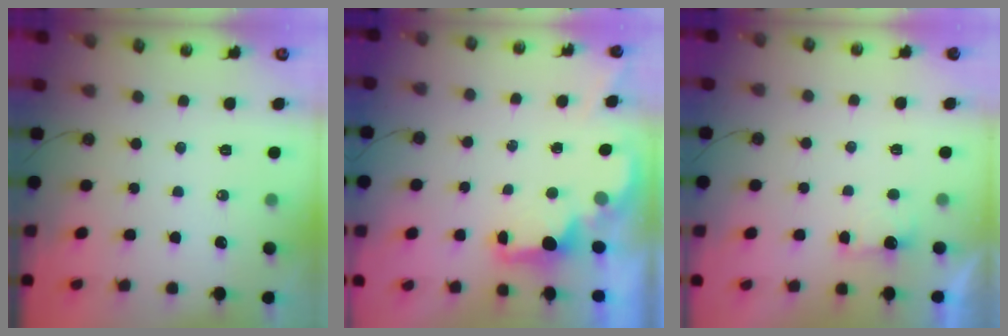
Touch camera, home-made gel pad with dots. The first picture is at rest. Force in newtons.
{"total": 1.6, "press": 1.5, "slide": 0.6}
{"total": 1.1, "press": 0.8, "slide": 0.7}